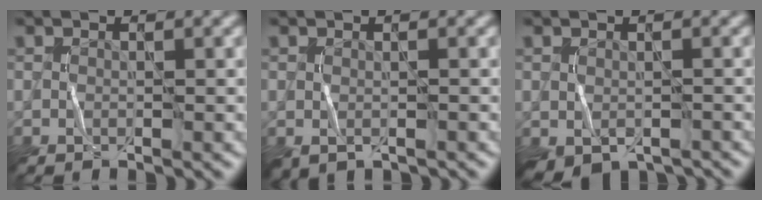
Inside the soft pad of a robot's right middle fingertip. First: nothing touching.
{"total": 1.1, "force": [-0.3, 0.7, 0.8], "torque": [-0.017, -0.008, -0.001]}
{"total": 2.7, "force": [-1.5, 1.6, 1.6], "torque": [-0.031, -0.018, -0.019]}